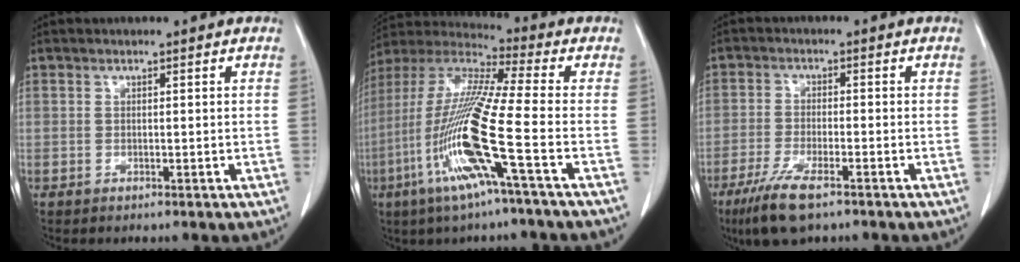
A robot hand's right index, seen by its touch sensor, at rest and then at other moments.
{"total": 17.3, "force": [-5.7, -0.7, 16.3], "torque": [-0.340, -0.018, -0.124]}
{"total": 7.8, "force": [-5.2, 1.4, 5.7], "torque": [-0.112, -0.019, -0.090]}